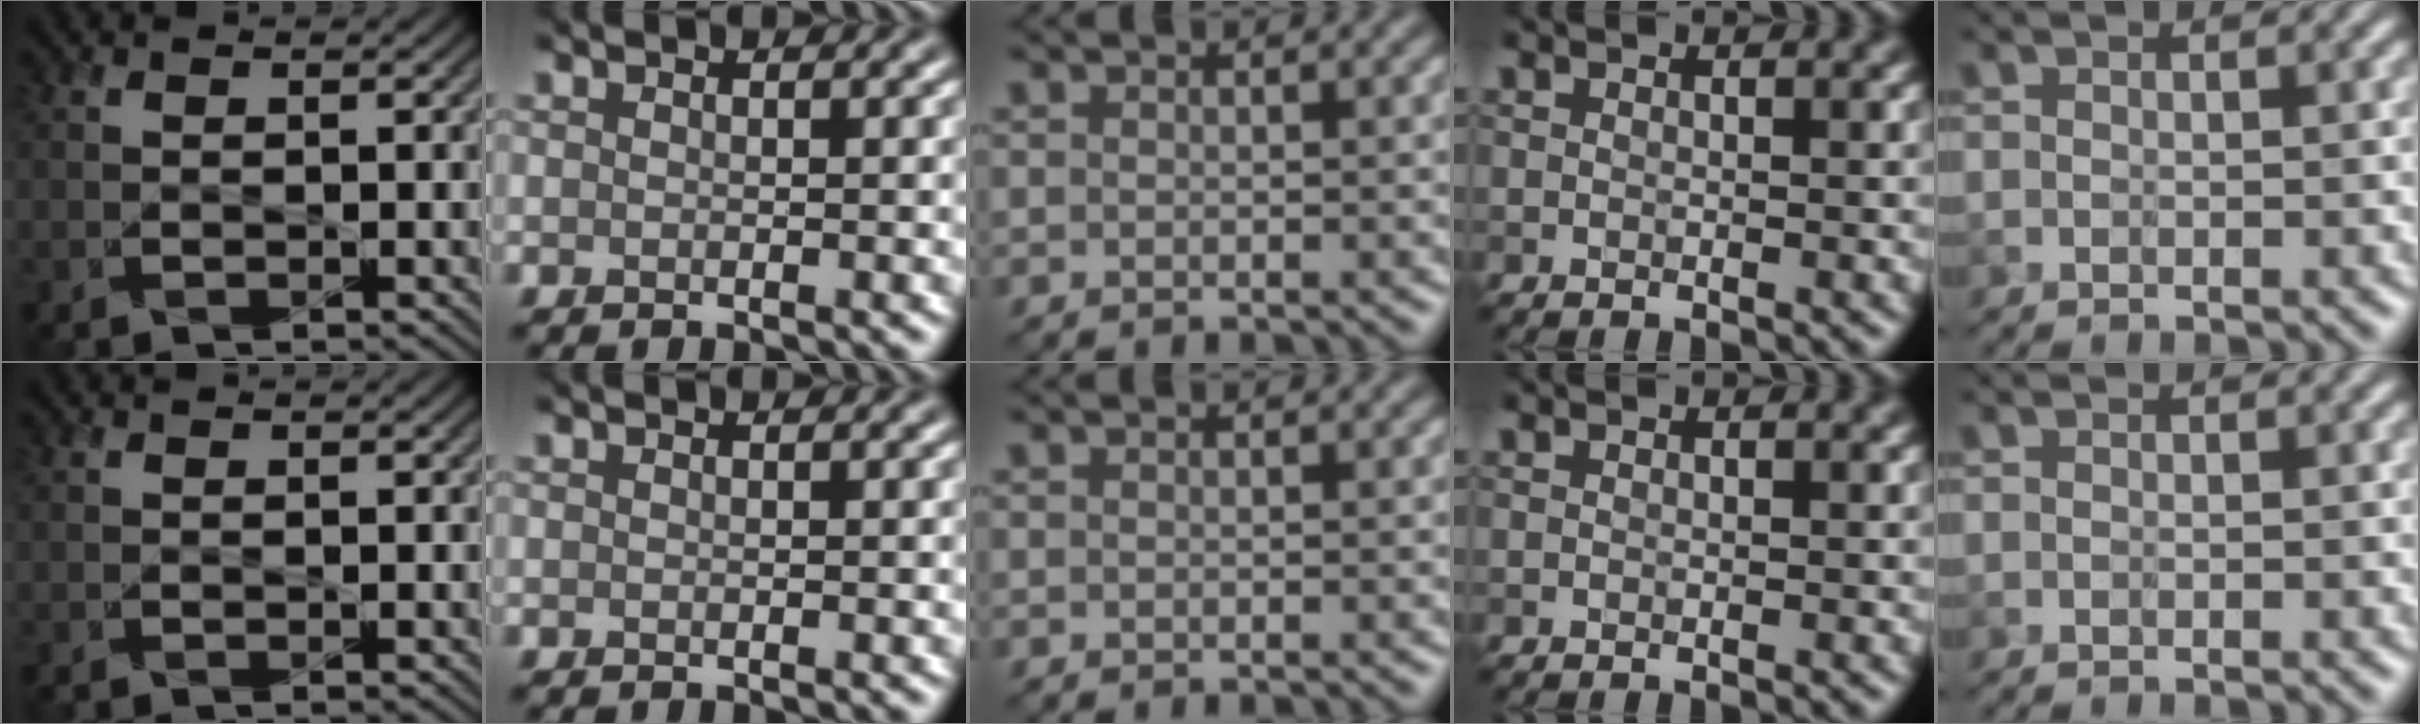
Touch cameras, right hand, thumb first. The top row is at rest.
{}